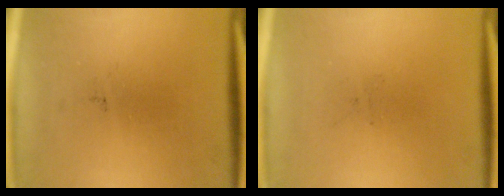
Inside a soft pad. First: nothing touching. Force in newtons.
{"total": 0.0}